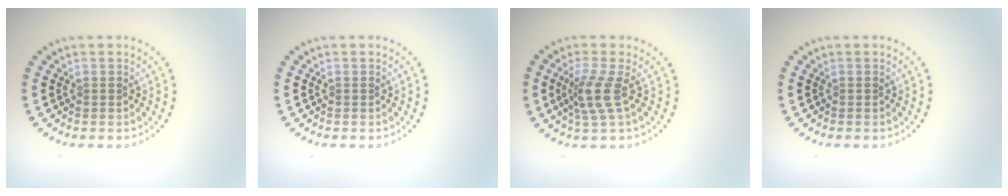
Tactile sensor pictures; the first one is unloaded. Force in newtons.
{"total": 0.0}
{"total": 2.8, "press": 2.1, "slide": 1.8}
{"total": 0.0}